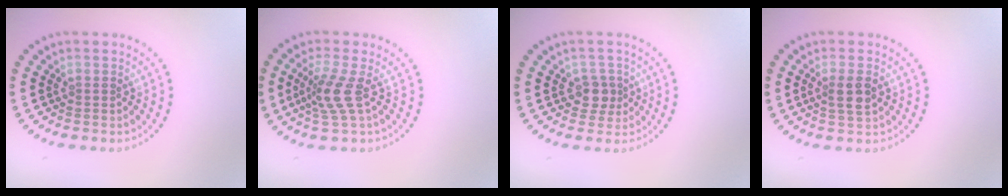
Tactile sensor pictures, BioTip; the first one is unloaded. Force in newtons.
{"total": 2.9, "press": 2.2, "slide": 1.9}
{"total": 2.1, "press": 1.9, "slide": 1.0}
{"total": 2.1, "press": 1.9, "slide": 0.8}